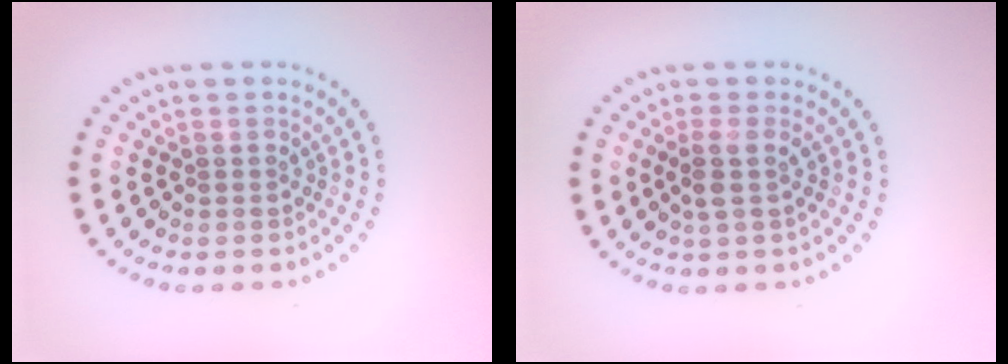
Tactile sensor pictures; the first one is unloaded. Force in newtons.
{"total": 1.9, "press": 1.6, "slide": 0.9}